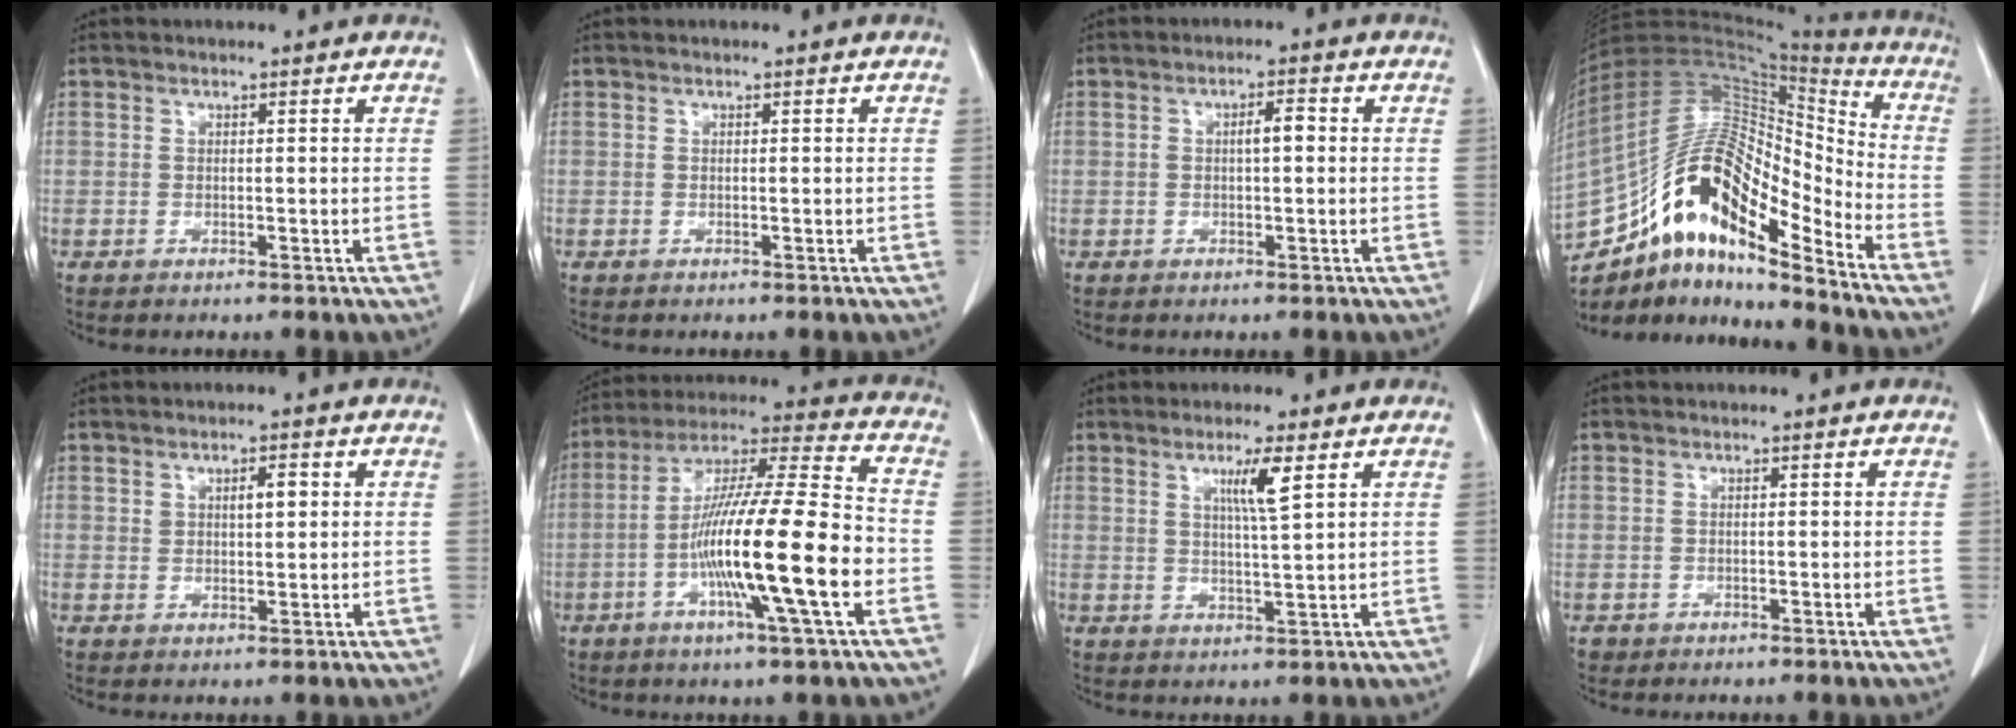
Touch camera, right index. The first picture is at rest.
{"total": 0.0}
{"total": 2.6, "force": [0.1, 0.8, 2.4], "torque": [-0.040, 0.010, 0.002]}
{"total": 19.6, "force": [-12.6, 5.3, 14.0], "torque": [-0.264, 0.040, -0.214]}
{"total": 2.7, "force": [0.9, 1.1, 2.3], "torque": [-0.037, 0.003, 0.016]}
{"total": 18.9, "force": [-5.1, 0.2, 18.2], "torque": [-0.324, -0.007, -0.096]}
{"total": 4.6, "force": [2.0, -0.6, 4.1], "torque": [-0.077, -0.006, 0.037]}
{"total": 0.9, "force": [-0.4, 0.8, -0.1], "torque": [-0.008, 0.005, -0.003]}